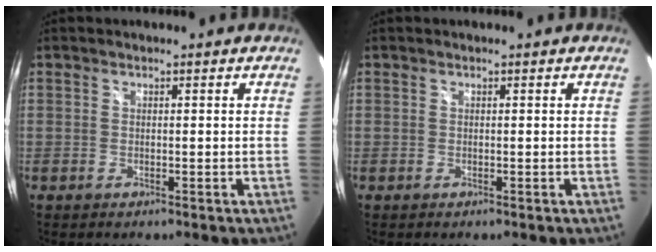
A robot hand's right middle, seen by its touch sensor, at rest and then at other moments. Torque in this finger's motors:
{"motor_torque": [-0.14, -0.12, -0.02, 0.00]}